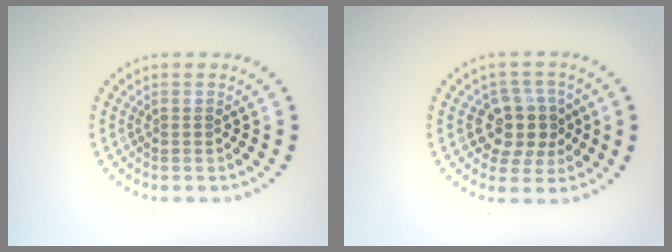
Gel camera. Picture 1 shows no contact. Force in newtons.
{"total": 4.4, "press": 4.0, "slide": 1.8}